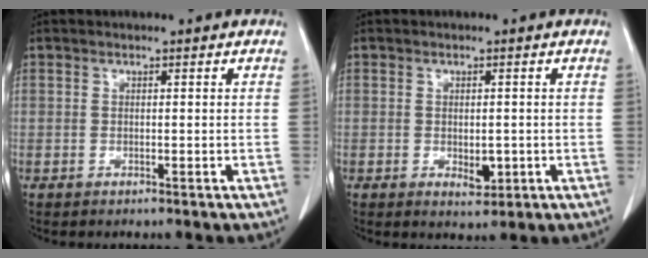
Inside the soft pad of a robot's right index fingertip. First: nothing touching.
{"total": 2.6, "force": [-0.5, 1.4, 2.1], "torque": [-0.026, -0.001, 0.002]}